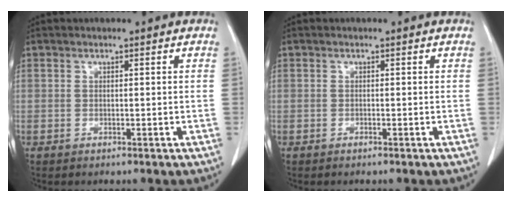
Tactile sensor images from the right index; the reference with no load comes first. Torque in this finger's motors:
{"motor_torque": [-0.20, 0.02, -0.46, -0.08]}